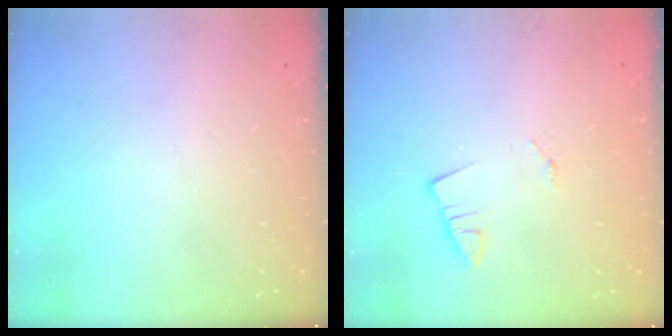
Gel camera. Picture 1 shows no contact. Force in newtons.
{"total": 1.3, "press": 1.3, "slide": 0.1}